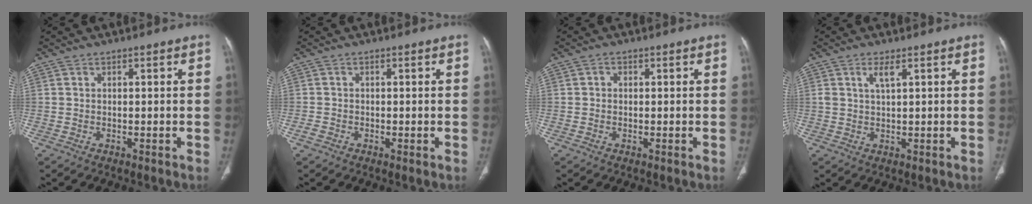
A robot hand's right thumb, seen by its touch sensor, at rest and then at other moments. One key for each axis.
{"total": 1.4, "fx": -0.6, "fy": 0.7, "fz": 1.0, "tx": -0.019, "ty": -0.002, "tz": -0.015}
{"total": 0.9, "fx": 0.1, "fy": 0.9, "fz": 0.4, "tx": -0.002, "ty": 0.003, "tz": -0.001}
{"total": 2.6, "fx": 1.3, "fy": 0.7, "fz": 2.1, "tx": -0.047, "ty": -0.005, "tz": 0.031}